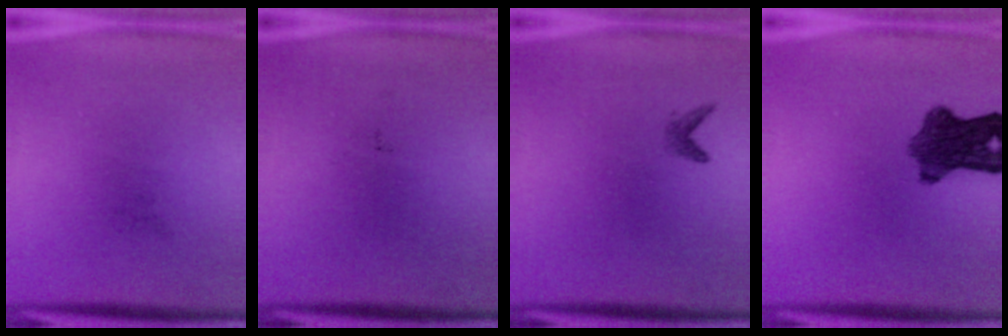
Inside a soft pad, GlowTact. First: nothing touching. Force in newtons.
{"total": 0.0}
{"total": 0.9}
{"total": 8.1}